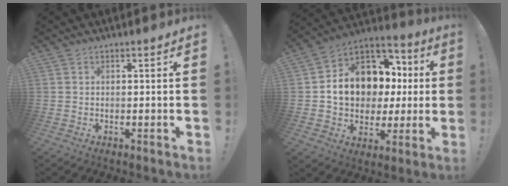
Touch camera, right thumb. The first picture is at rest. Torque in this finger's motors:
{"motor_torque": [2.42, 2.59, 0.71, -0.42, 0.09]}